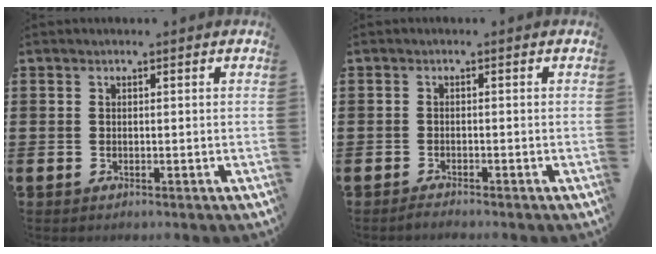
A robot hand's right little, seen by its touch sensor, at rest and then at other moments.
{"total": 0.9, "force": [-0.9, 0.0, 0.3], "torque": [-0.006, -0.003, -0.017]}